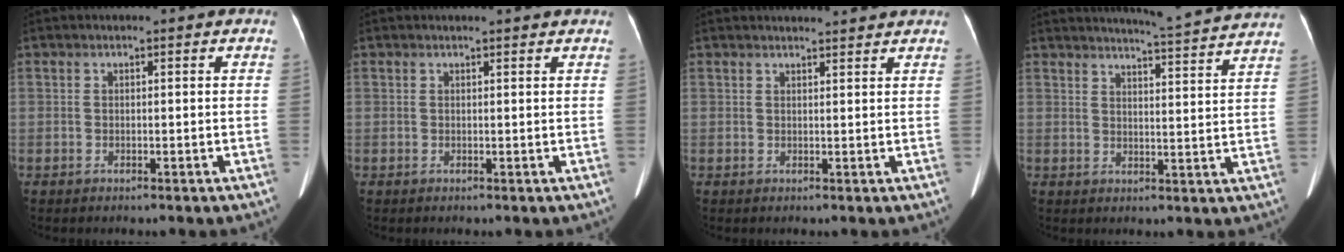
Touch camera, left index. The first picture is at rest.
{"total": 3.1, "force": [3.0, 0.2, 1.0], "torque": [-0.016, 0.011, 0.030]}
{"total": 5.3, "force": [5.1, 0.2, 1.3], "torque": [-0.019, 0.021, 0.058]}
{"total": 14.0, "force": [13.3, -1.2, 4.2], "torque": [-0.073, -0.035, 0.156]}